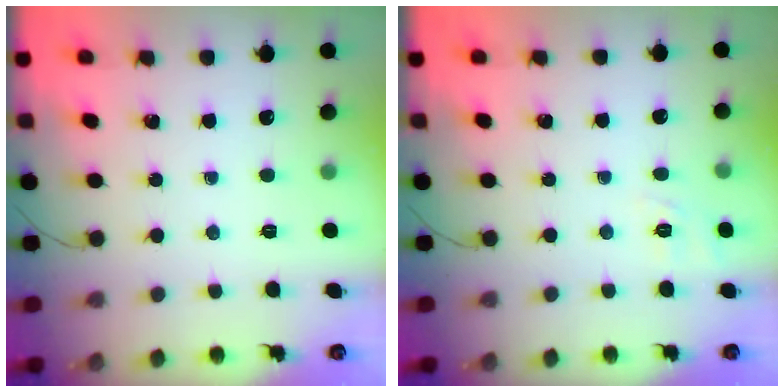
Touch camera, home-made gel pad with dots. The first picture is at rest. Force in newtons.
{"total": 2.3, "press": 1.3, "slide": 1.9}